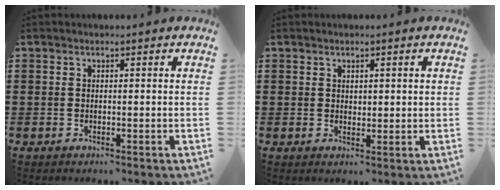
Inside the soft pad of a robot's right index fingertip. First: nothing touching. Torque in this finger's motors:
{"motor_torque": [-0.16, 0.15, 0.00, 0.00]}